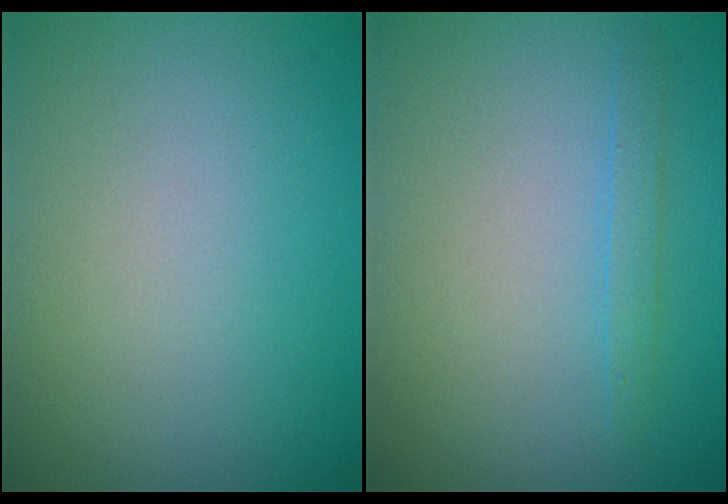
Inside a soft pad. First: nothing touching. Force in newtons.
{"total": 1.3, "press": 1.3, "slide": 0.2}